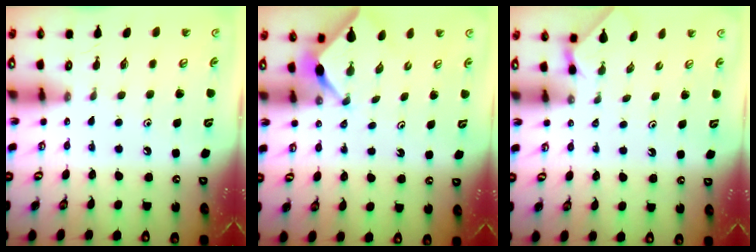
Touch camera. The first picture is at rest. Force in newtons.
{"total": 3.0, "press": 2.9, "slide": 0.4}
{"total": 0.7, "press": 0.6, "slide": 0.3}